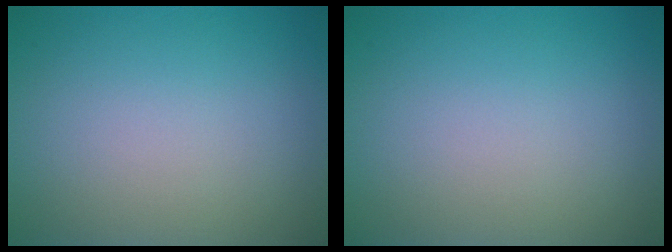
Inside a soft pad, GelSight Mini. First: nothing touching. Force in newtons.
{"total": 0.0}